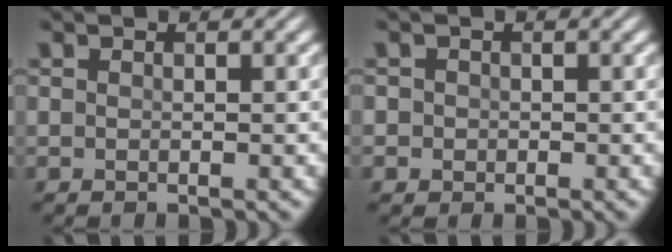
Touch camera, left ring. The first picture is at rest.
{"total": 1.2, "force": [-0.1, 1.2, 0.2], "torque": [0.009, -0.002, -0.003]}